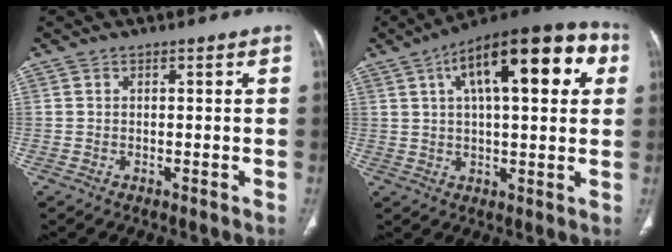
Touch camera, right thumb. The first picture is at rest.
{"total": 21.3, "force": [7.0, 8.2, 18.4], "torque": [-0.252, 0.024, 0.099]}